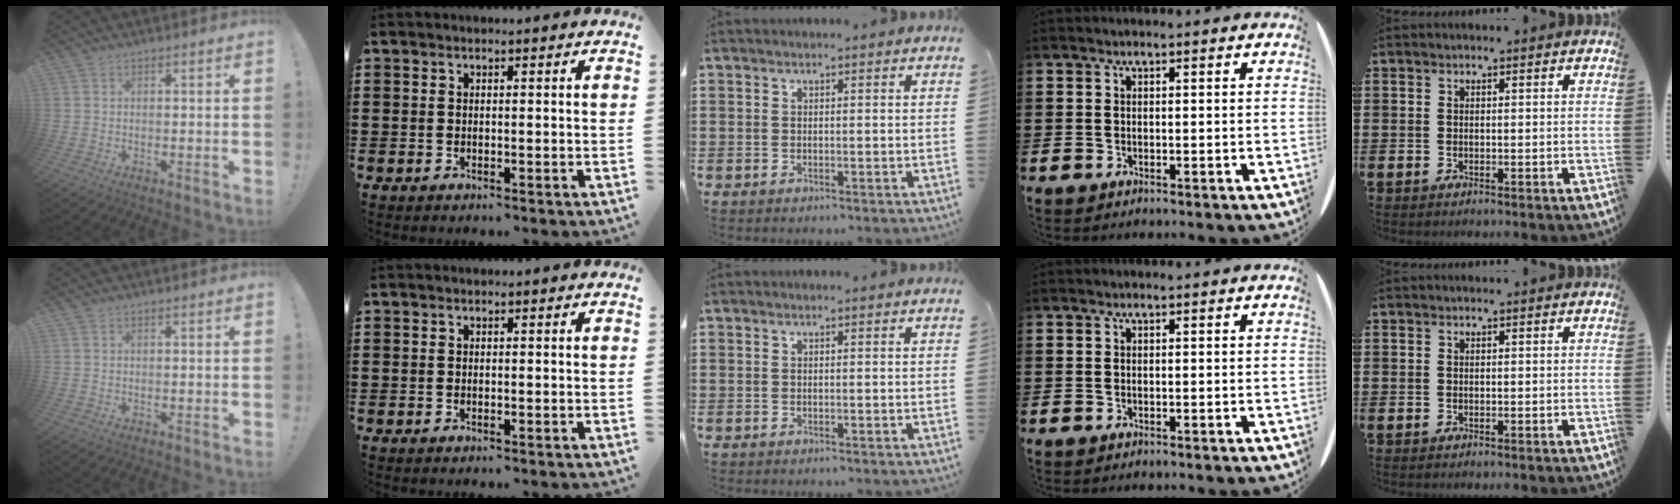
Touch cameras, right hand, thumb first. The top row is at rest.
{}